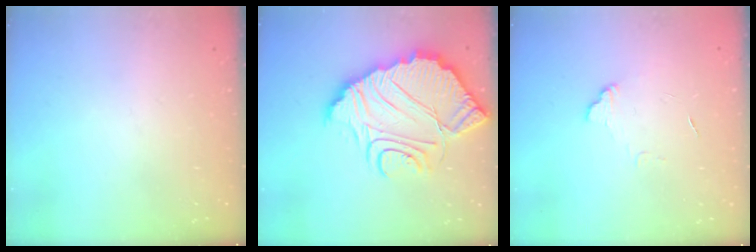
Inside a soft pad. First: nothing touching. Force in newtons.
{"total": 18.5, "press": 18.4, "slide": 1.6}
{"total": 5.7, "press": 5.7, "slide": 0.5}